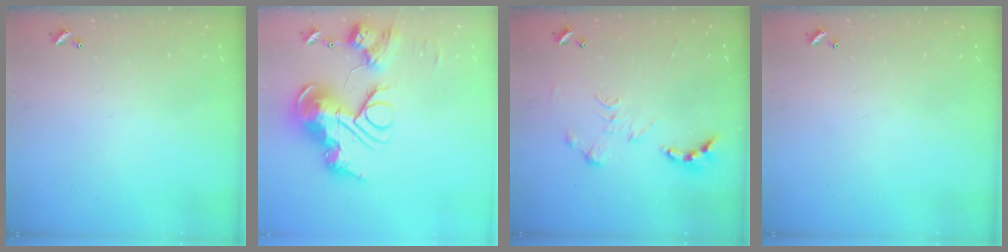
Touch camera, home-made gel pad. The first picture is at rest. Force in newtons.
{"total": 0.9, "press": 0.9, "slide": 0.0}
{"total": 0.0}
{"total": 0.0}